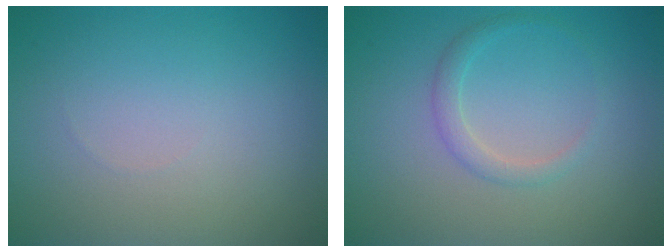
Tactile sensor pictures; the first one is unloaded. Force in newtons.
{"total": 1.4, "press": 1.4, "slide": 0.0}